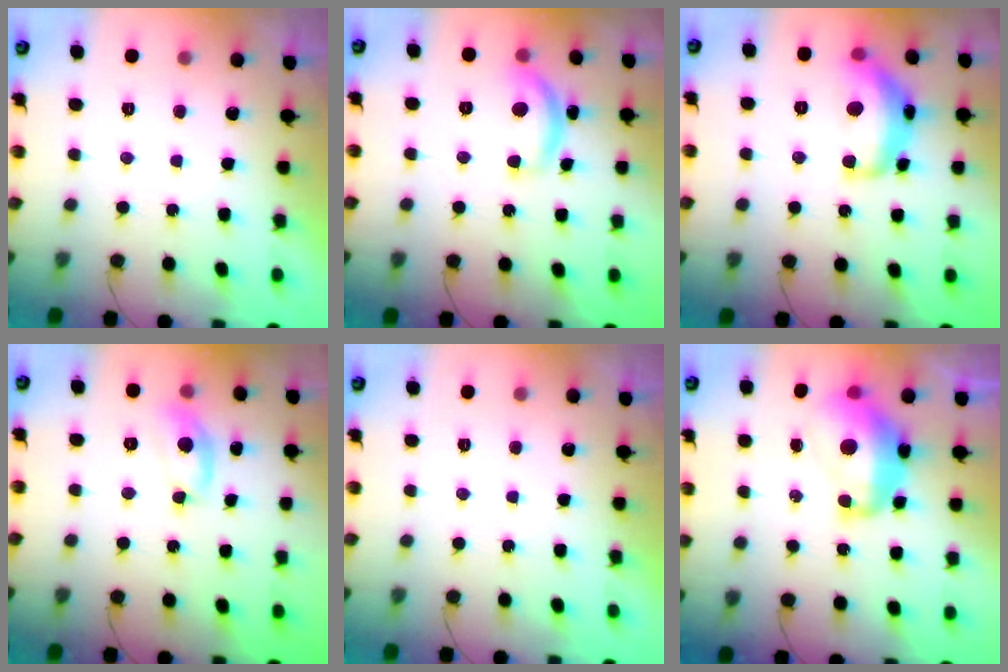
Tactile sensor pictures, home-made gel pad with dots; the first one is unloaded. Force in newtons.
{"total": 11.3, "press": 11.3, "slide": 0.8}
{"total": 14.0, "press": 14.0, "slide": 0.8}
{"total": 10.5, "press": 10.5, "slide": 0.5}
{"total": 0.0}
{"total": 12.9, "press": 12.8, "slide": 1.6}